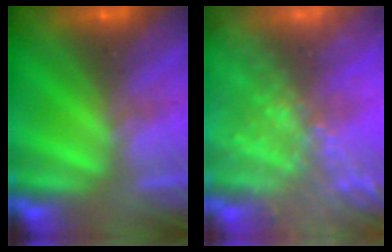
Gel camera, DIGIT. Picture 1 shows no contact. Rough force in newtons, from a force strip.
{"total": 8.2}